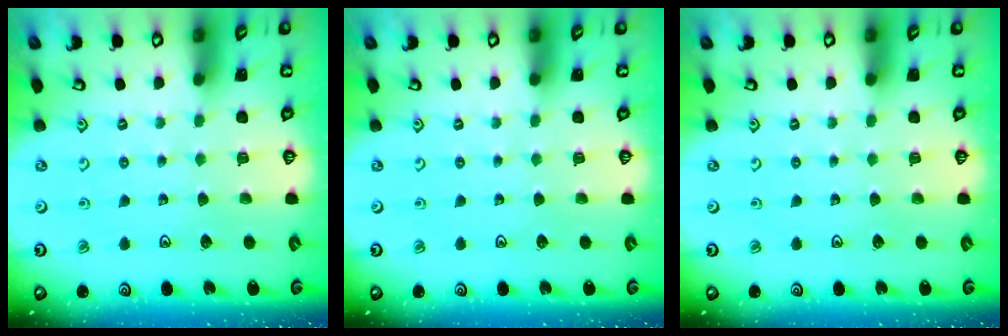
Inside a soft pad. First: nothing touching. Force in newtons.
{"total": 0.0}
{"total": 0.0}